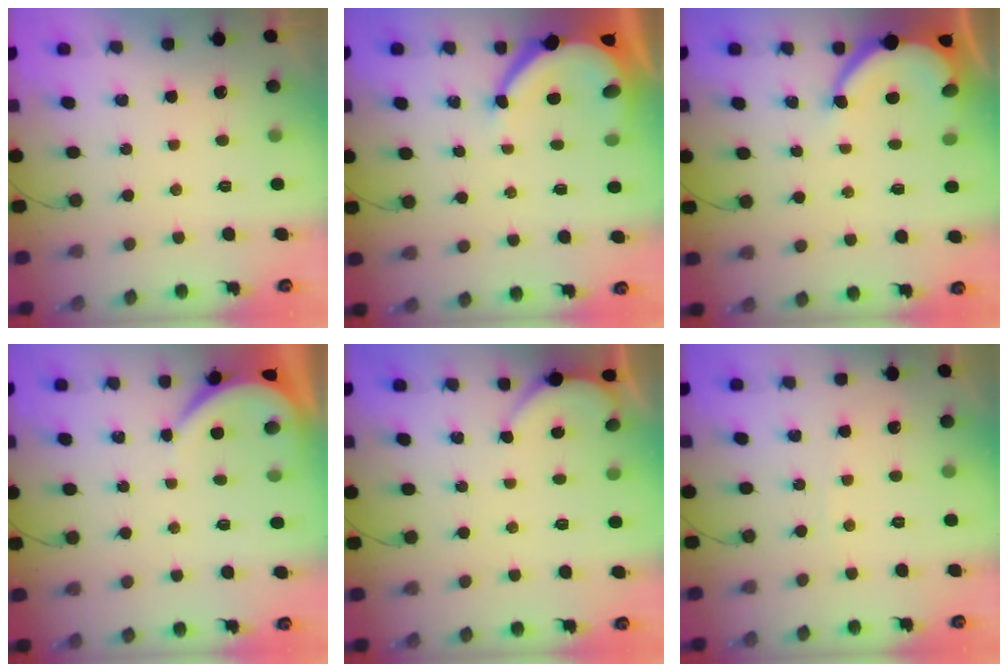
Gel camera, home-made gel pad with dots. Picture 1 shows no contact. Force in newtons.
{"total": 8.2, "press": 8.1, "slide": 1.0}
{"total": 7.3, "press": 7.3, "slide": 0.8}
{"total": 3.9, "press": 3.9, "slide": 0.5}
{"total": 1.4, "press": 1.4, "slide": 0.2}
{"total": 2.4, "press": 2.3, "slide": 0.3}